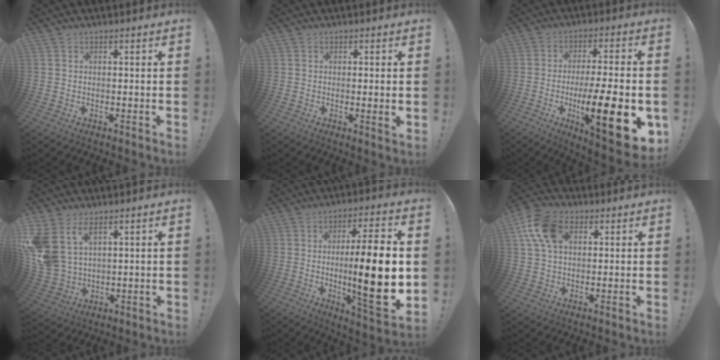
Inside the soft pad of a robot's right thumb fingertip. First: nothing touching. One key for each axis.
{"total": 2.3, "fx": 0.1, "fy": 0.0, "fz": 2.3, "tx": -0.037, "ty": -0.005, "tz": 0.002}
{"total": 20.9, "fx": -5.8, "fy": 4.5, "fz": 19.6, "tx": -0.309, "ty": 0.017, "tz": -0.083}
{"total": 11.0, "fx": 5.5, "fy": 7.0, "fz": 6.5, "tx": -0.149, "ty": -0.029, "tz": 0.110}
{"total": 20.9, "fx": -1.1, "fy": 3.5, "fz": 20.6, "tx": -0.335, "ty": -0.009, "tz": -0.018}
{"total": 13.2, "fx": 4.3, "fy": 8.7, "fz": 8.9, "tx": -0.160, "ty": 0.002, "tz": 0.085}